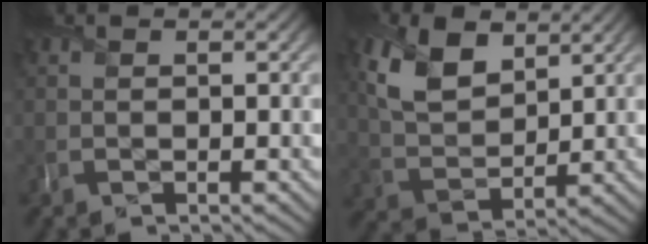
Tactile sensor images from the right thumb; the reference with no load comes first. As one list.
[{"total": 8.1, "force": [4.1, 4.6, 5.3], "torque": [-0.129, -0.002, 0.082]}]